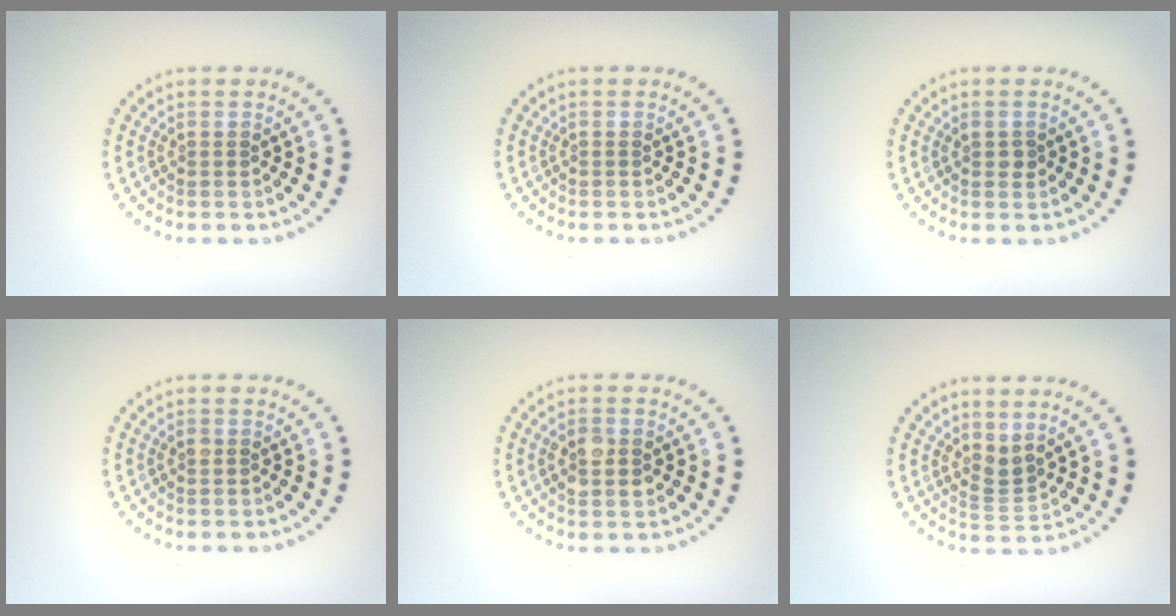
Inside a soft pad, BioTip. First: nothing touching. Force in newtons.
{"total": 0.0}
{"total": 1.0, "press": 1.0, "slide": 0.2}
{"total": 0.5, "press": 0.5, "slide": 0.1}
{"total": 2.7, "press": 2.7, "slide": 0.2}
{"total": 2.0, "press": 1.3, "slide": 1.5}